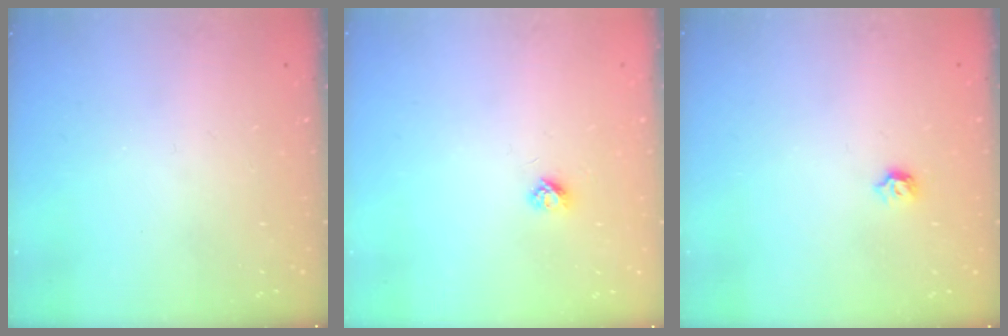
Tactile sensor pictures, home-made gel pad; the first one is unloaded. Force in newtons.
{"total": 3.1, "press": 3.0, "slide": 0.4}
{"total": 3.8, "press": 3.7, "slide": 0.8}